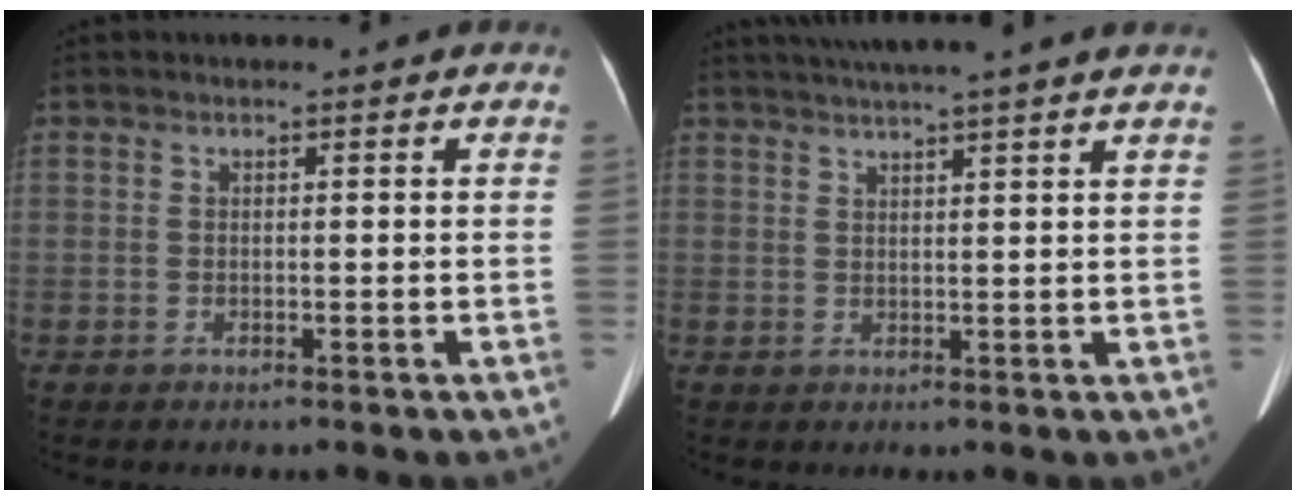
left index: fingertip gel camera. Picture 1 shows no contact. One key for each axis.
{"total": 10.1, "fx": 8.6, "fy": -1.3, "fz": 5.2, "tx": -0.083, "ty": 0.026, "tz": 0.108}